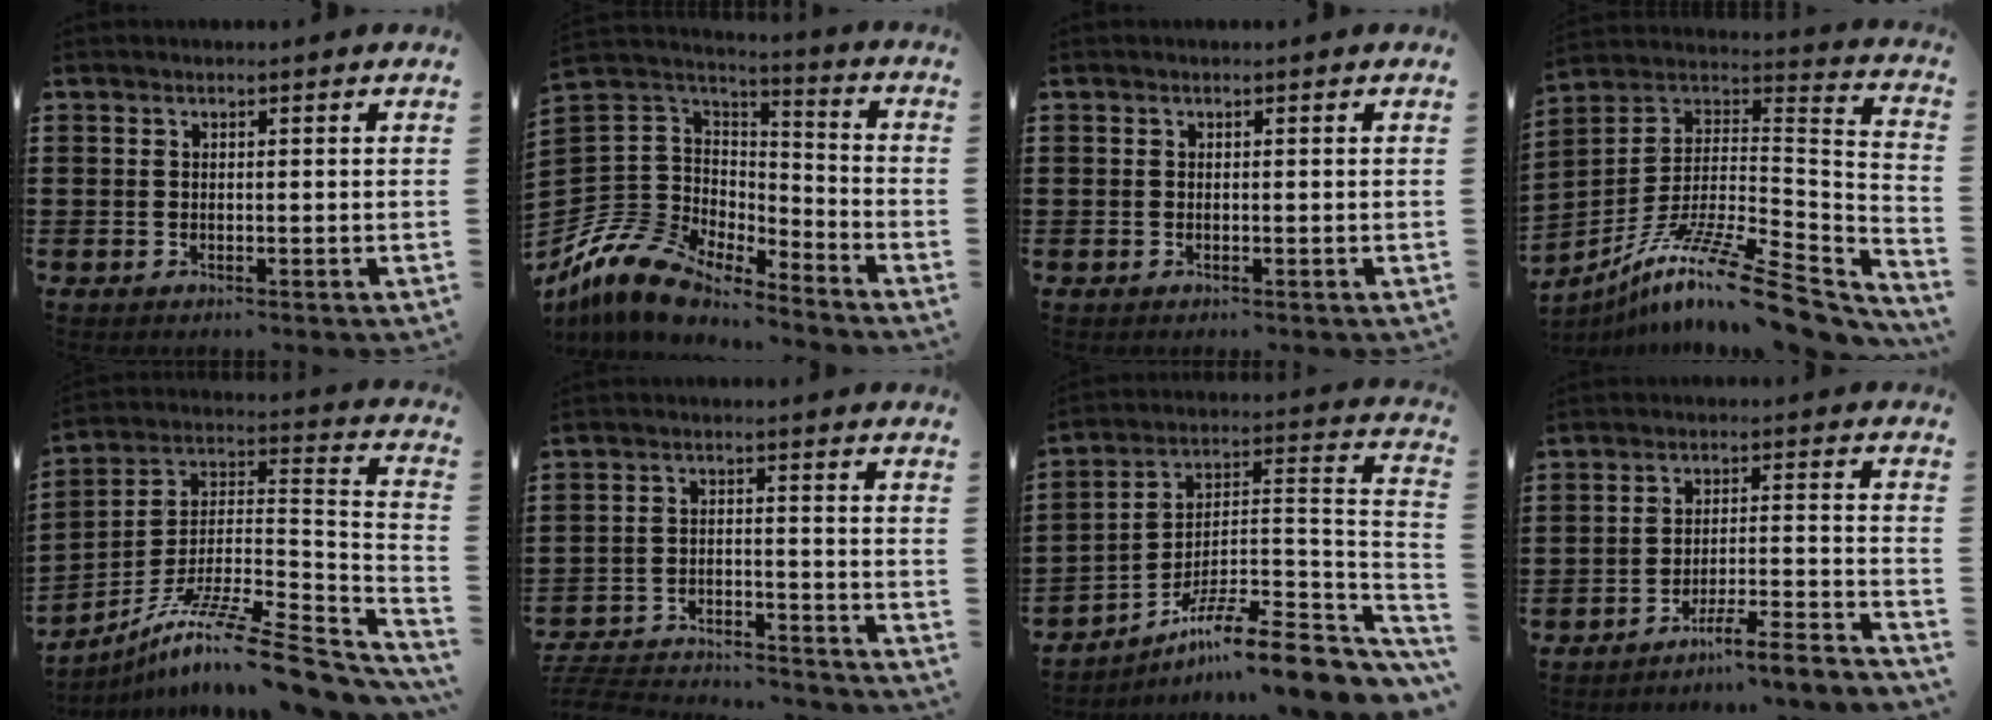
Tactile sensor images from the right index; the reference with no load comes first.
{"total": 10.7, "force": [-8.3, 5.8, 3.4], "torque": [-0.119, 0.004, -0.172]}
{"total": 0.0}
{"total": 14.6, "force": [-10.2, 2.2, 10.3], "torque": [-0.182, 0.013, -0.184]}
{"total": 12.8, "force": [-9.8, 1.5, 8.1], "torque": [-0.130, 0.011, -0.178]}
{"total": 5.1, "force": [-5.0, 0.4, 1.1], "torque": [-0.032, -0.001, -0.105]}
{"total": 10.9, "force": [-8.1, 1.6, 7.1], "torque": [-0.115, 0.006, -0.156]}
{"total": 5.9, "force": [-5.3, -0.2, 2.6], "torque": [-0.051, -0.013, -0.106]}